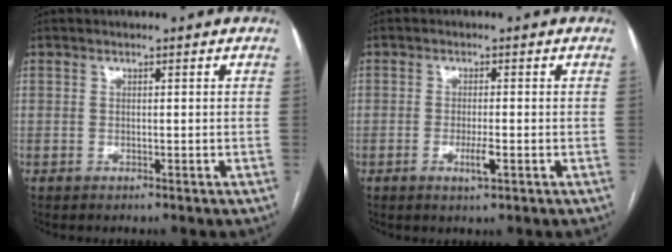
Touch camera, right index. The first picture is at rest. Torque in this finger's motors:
{"motor_torque": [0.84, -0.01, 0.33, 0.10]}